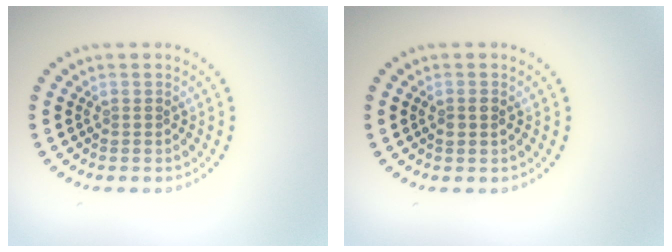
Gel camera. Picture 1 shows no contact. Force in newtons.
{"total": 1.1, "press": 1.0, "slide": 0.3}